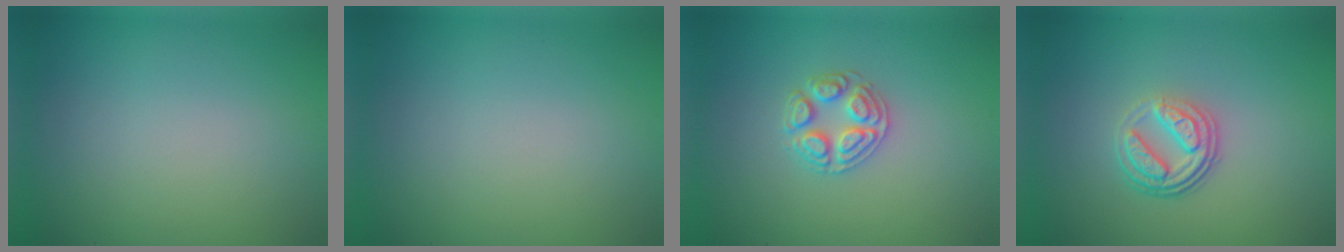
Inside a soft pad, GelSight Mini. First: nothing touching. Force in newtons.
{"total": 0.0}
{"total": 2.6, "press": 2.6, "slide": 0.2}
{"total": 3.8, "press": 2.7, "slide": 2.7}